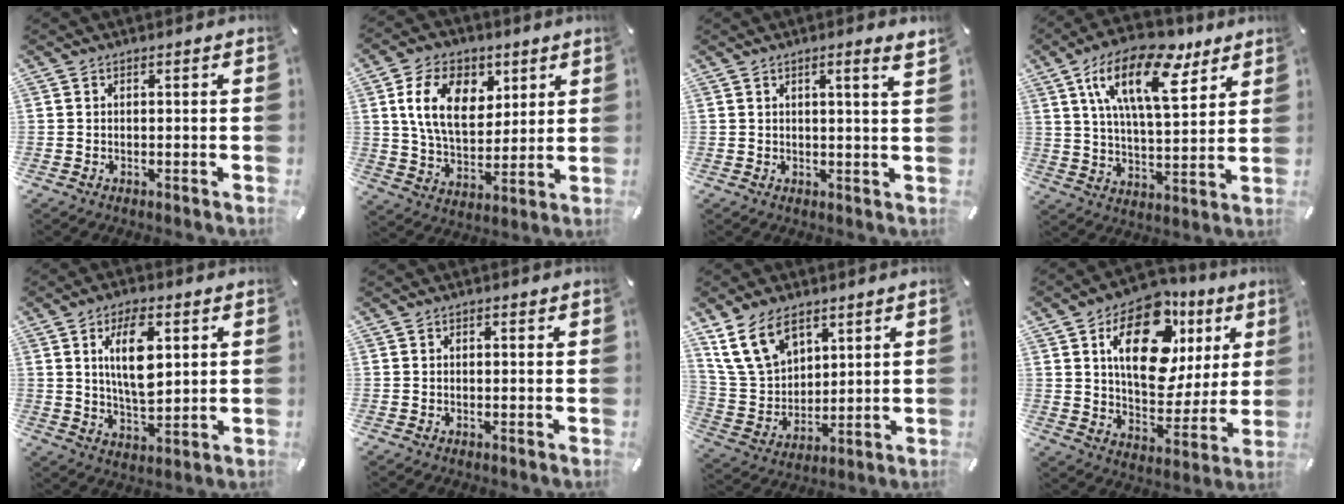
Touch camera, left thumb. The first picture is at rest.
{"total": 14.2, "force": [5.6, 9.5, 8.9], "torque": [-0.162, -0.001, 0.101]}
{"total": 3.6, "force": [1.9, -0.1, 3.1], "torque": [-0.053, -0.009, 0.029]}
{"total": 19.2, "force": [10.5, 8.7, 13.6], "torque": [-0.242, -0.036, 0.175]}
{"total": 11.1, "force": [3.7, 5.2, 9.1], "torque": [-0.173, -0.011, 0.055]}
{"total": 0.5, "force": [0.2, 0.4, 0.3], "torque": [-0.005, 0.002, 0.004]}
{"total": 13.4, "force": [8.0, 8.7, 6.4], "torque": [-0.159, -0.023, 0.157]}
{"total": 20.6, "force": [9.2, 12.1, 13.9], "torque": [-0.206, -0.033, 0.158]}